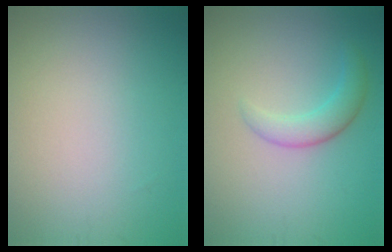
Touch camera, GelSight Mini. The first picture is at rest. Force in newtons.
{"total": 2.5, "press": 2.5, "slide": 0.2}